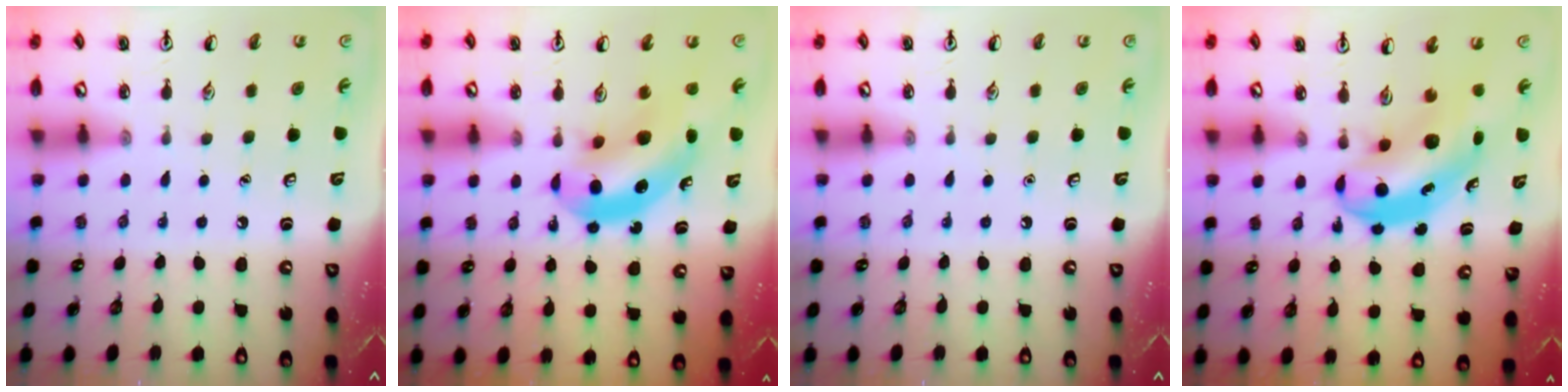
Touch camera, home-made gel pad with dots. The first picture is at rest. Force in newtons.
{"total": 9.4, "press": 9.0, "slide": 2.9}
{"total": 0.0}
{"total": 5.7, "press": 5.4, "slide": 1.5}